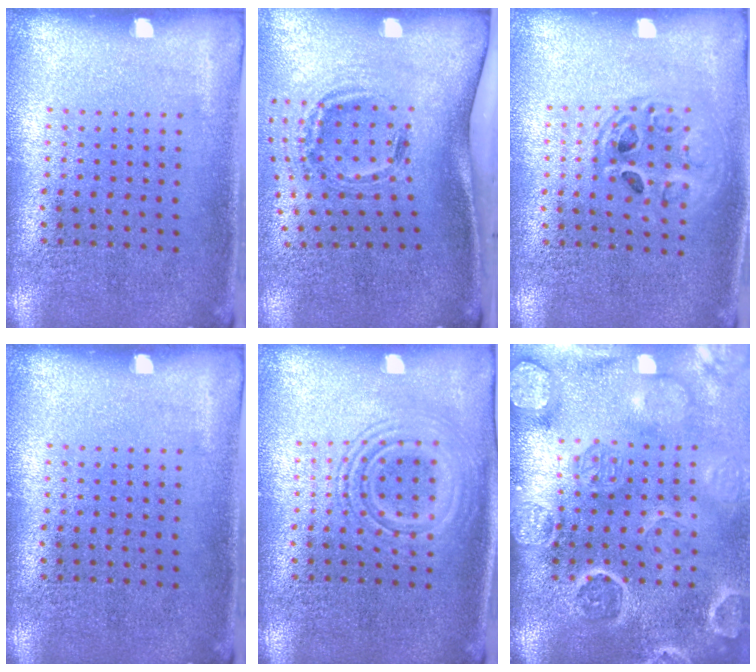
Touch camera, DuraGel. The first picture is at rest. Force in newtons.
{"total": 1.7, "press": 1.2, "slide": 1.3}
{"total": 1.5, "press": 1.3, "slide": 0.7}
{"total": 0.0}
{"total": 2.4, "press": 2.4, "slide": 0.4}
{"total": 4.2, "press": 3.5, "slide": 2.4}